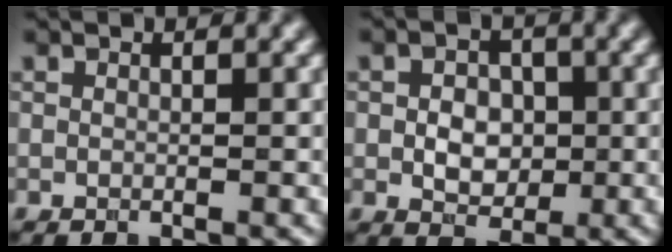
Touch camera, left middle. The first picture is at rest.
{"total": 3.6, "force": [-0.2, 2.7, 2.3], "torque": [-0.037, -0.002, -0.008]}